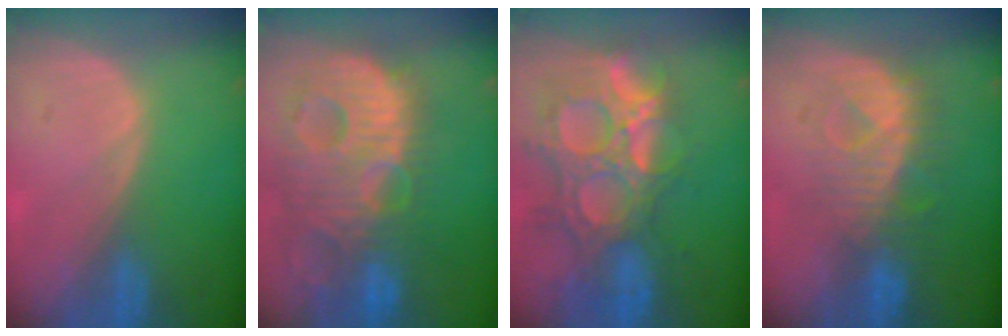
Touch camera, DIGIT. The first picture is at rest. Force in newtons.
{"total": 14.1, "press": 12.2, "slide": 7.0}
{"total": 14.1, "press": 11.9, "slide": 7.6}
{"total": 8.1, "press": 7.9, "slide": 2.0}